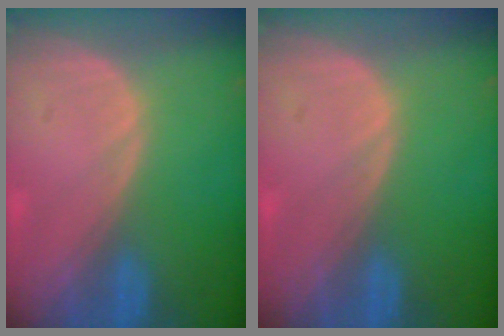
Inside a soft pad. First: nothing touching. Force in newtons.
{"total": 0.0}